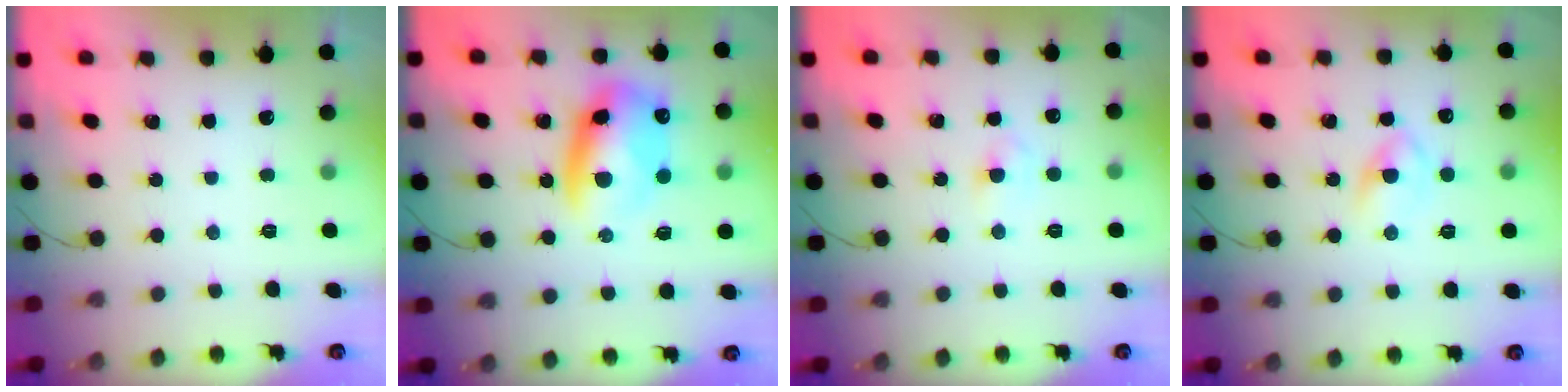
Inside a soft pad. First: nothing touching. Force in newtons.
{"total": 11.8, "press": 11.5, "slide": 2.9}
{"total": 2.4, "press": 2.1, "slide": 1.0}
{"total": 4.0, "press": 3.8, "slide": 1.2}